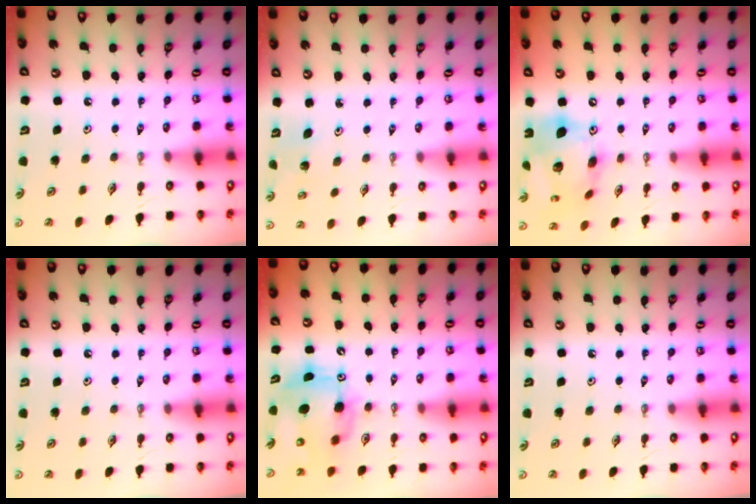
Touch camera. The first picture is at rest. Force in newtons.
{"total": 1.1, "press": 1.1, "slide": 0.1}
{"total": 19.4, "press": 19.2, "slide": 2.0}
{"total": 0.0}
{"total": 8.6, "press": 8.3, "slide": 2.1}
{"total": 0.0}